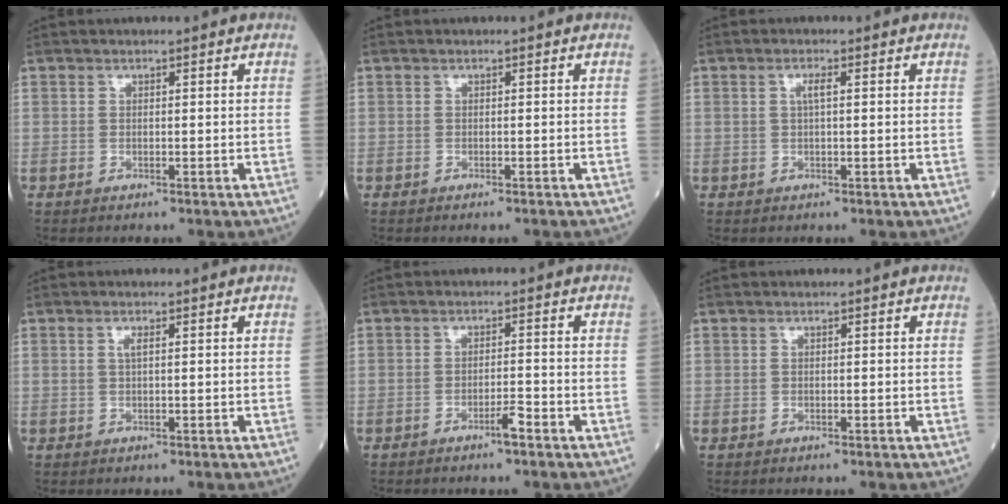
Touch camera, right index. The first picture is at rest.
{"total": 0.9, "force": [-0.8, 0.0, 0.5], "torque": [-0.009, -0.002, -0.011]}
{"total": 1.7, "force": [0.4, 0.2, 1.6], "torque": [-0.032, 0.002, 0.005]}
{"total": 1.2, "force": [0.4, 0.2, 1.1], "torque": [-0.026, 0.001, 0.007]}
{"total": 2.3, "force": [-1.6, 0.0, 1.7], "torque": [-0.028, 0.000, -0.028]}
{"total": 0.0}